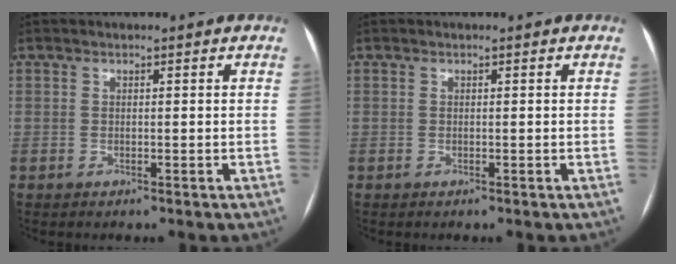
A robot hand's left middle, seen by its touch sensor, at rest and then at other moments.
{"total": 0.0}